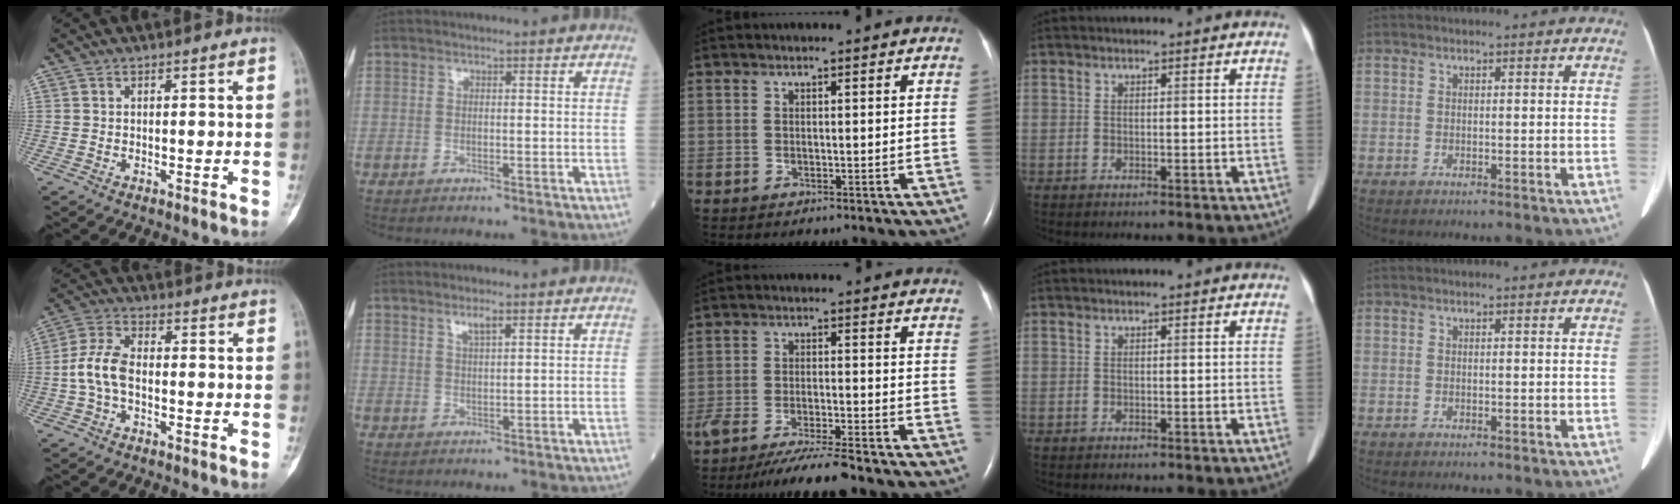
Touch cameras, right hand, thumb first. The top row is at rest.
{"thumb": {"total": 7.3, "force": [-1.2, 4.2, 5.9], "torque": [-0.129, 0.021, -0.030]}, "index": {"total": 2.0, "force": [1.3, 0.2, 1.5], "torque": [-0.031, 0.001, 0.027]}, "middle": {"total": 8.5, "force": [-7.3, 0.0, 4.3], "torque": [-0.068, -0.025, -0.121]}}